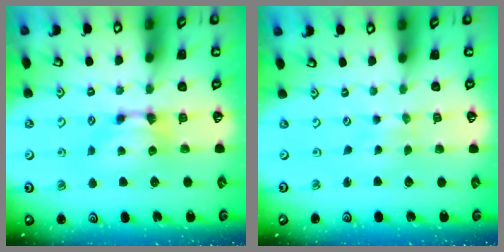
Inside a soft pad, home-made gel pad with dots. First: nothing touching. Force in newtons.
{"total": 3.1, "press": 3.1, "slide": 0.1}